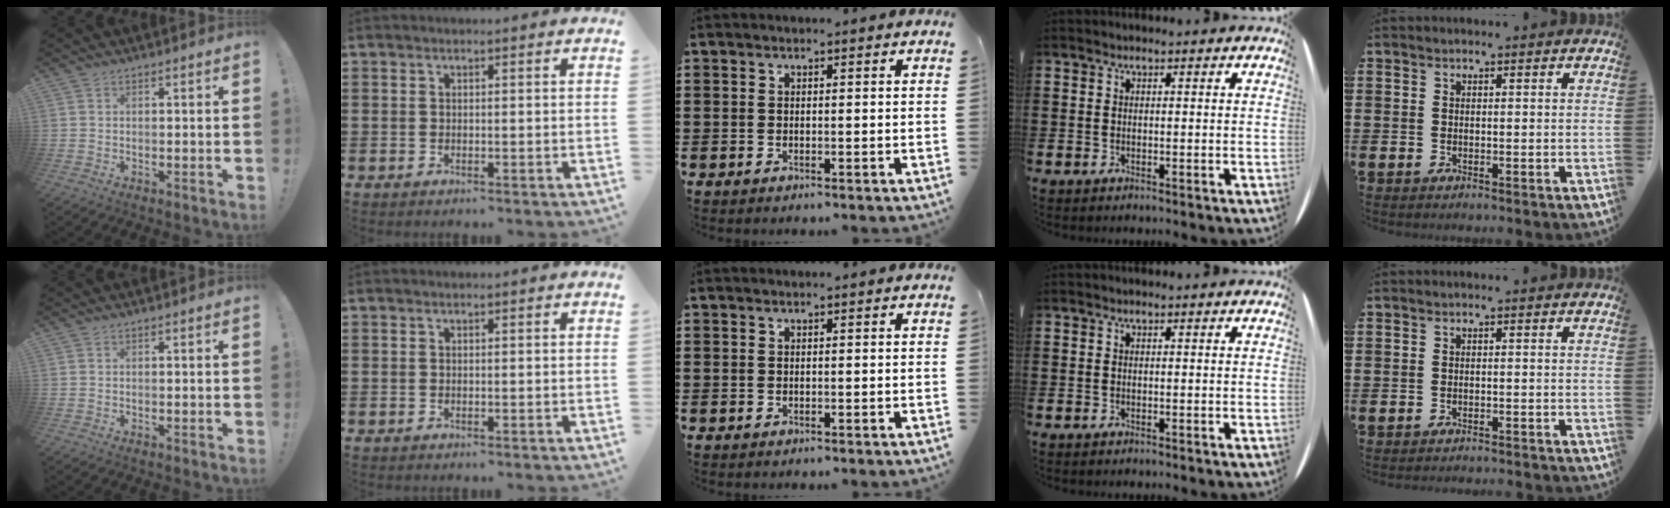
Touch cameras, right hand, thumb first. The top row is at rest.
{"little": {"total": 1.0, "force": [-1.0, -0.2, -0.1], "torque": [0.000, 0.002, -0.021]}}